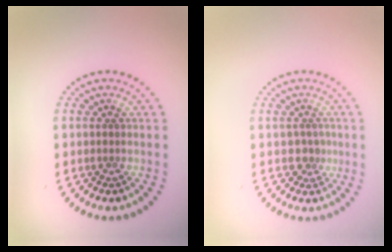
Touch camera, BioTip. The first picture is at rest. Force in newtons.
{"total": 1.7, "press": 1.2, "slide": 1.1}